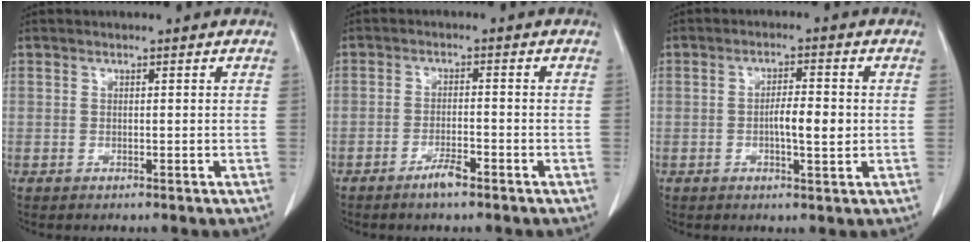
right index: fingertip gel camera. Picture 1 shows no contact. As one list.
[{"total": 3.1, "force": [-2.2, 0.4, 2.1], "torque": [-0.041, 0.000, -0.036]}, {"total": 4.6, "force": [-0.4, 0.9, 4.5], "torque": [-0.079, 0.000, -0.006]}]